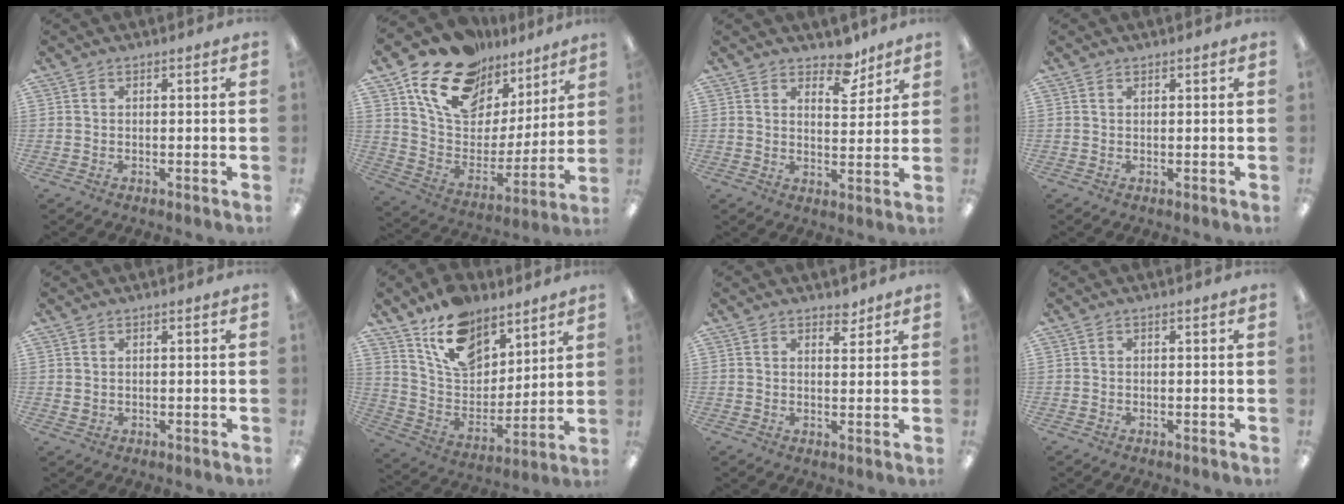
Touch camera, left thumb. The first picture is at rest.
{"total": 18.4, "force": [13.0, 10.8, 7.4], "torque": [-0.146, -0.081, 0.234]}
{"total": 7.0, "force": [5.7, 3.1, 2.6], "torque": [-0.018, -0.038, 0.097]}
{"total": 0.7, "force": [0.6, 0.2, 0.2], "torque": [-0.004, 0.000, 0.012]}
{"total": 1.0, "force": [0.8, 0.6, 0.2], "torque": [0.003, -0.004, 0.013]}
{"total": 15.6, "force": [10.8, 8.9, 6.8], "torque": [-0.134, -0.054, 0.205]}
{"total": 3.2, "force": [2.7, 1.4, 1.0], "torque": [0.010, -0.019, 0.044]}
{"total": 0.0}